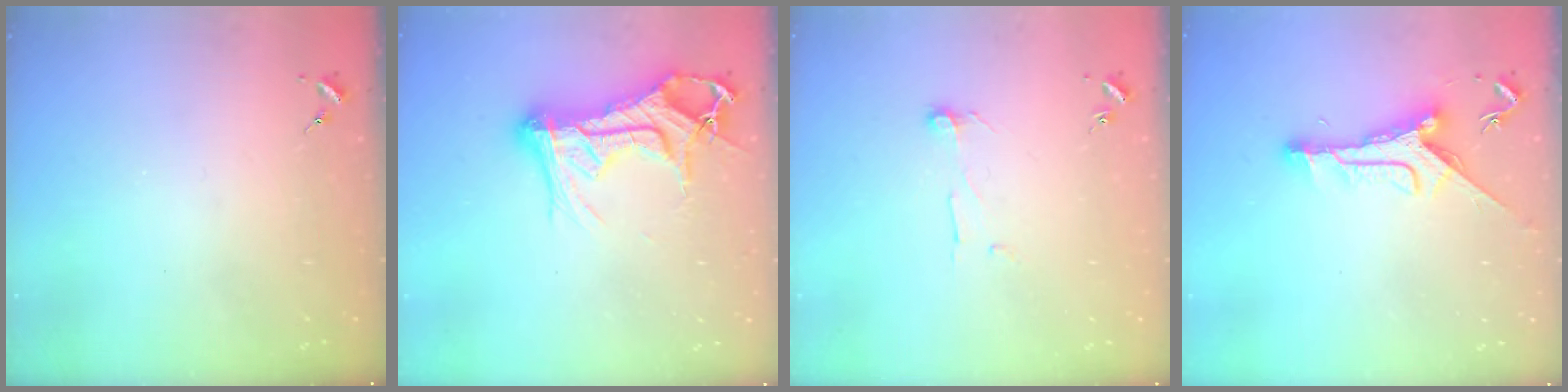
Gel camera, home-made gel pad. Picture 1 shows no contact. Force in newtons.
{"total": 19.0, "press": 18.9, "slide": 1.8}
{"total": 6.5, "press": 6.5, "slide": 0.6}
{"total": 11.1, "press": 11.0, "slide": 0.6}